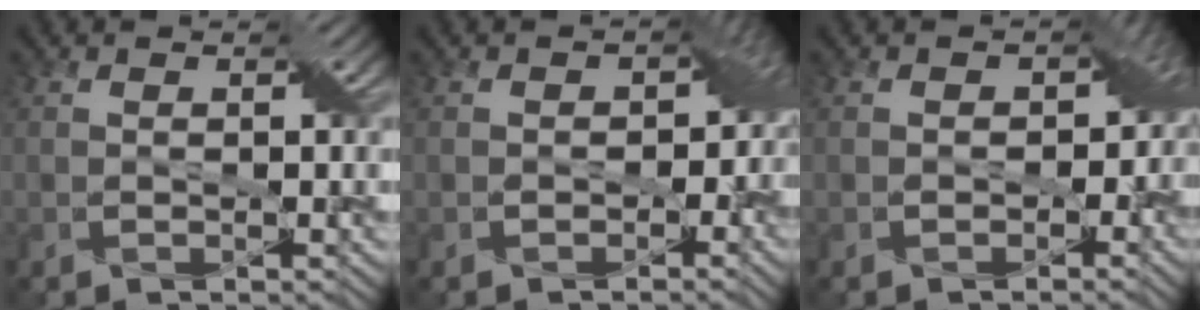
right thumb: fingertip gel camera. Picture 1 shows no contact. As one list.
[{"total": 4.7, "force": [-0.9, 3.8, 2.7], "torque": [-0.026, -0.011, -0.014]}, {"total": 4.2, "force": [-0.8, 3.4, 2.4], "torque": [-0.026, -0.010, -0.014]}]